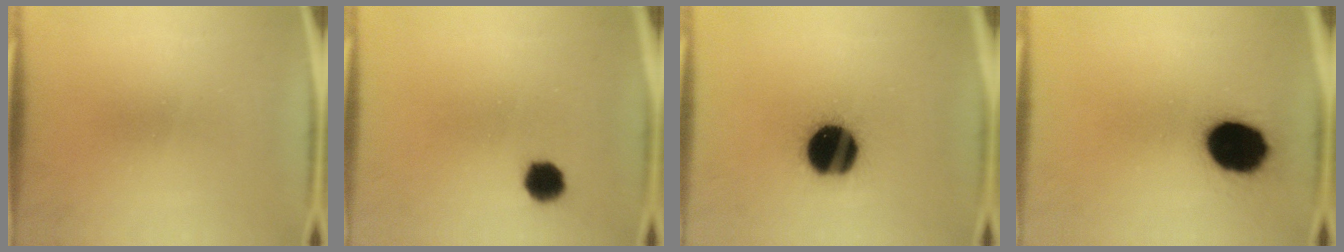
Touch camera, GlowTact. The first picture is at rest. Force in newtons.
{"total": 4.6}
{"total": 19.3}
{"total": 15.9}